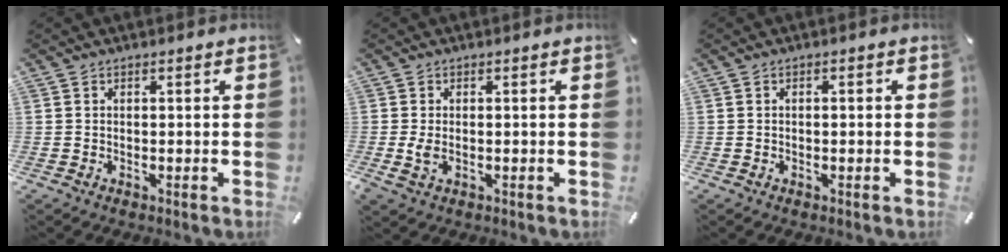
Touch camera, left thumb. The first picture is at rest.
{"total": 2.9, "force": [-0.3, 1.6, 2.4], "torque": [-0.056, -0.002, -0.008]}
{"total": 0.8, "force": [-0.3, 0.3, 0.7], "torque": [-0.012, -0.001, -0.005]}